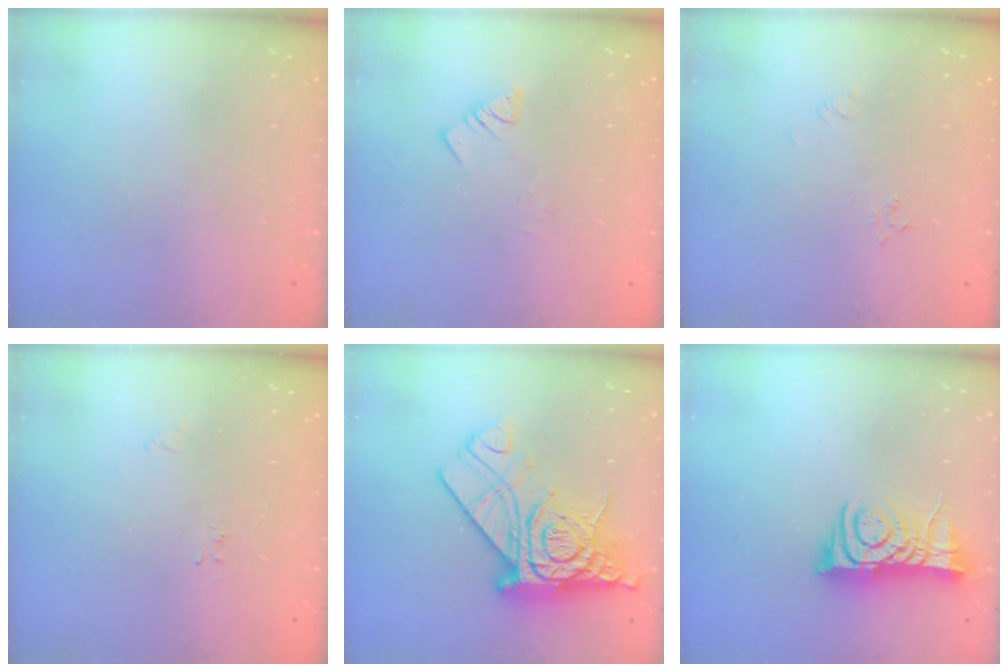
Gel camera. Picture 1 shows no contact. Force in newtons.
{"total": 1.7, "press": 1.7, "slide": 0.1}
{"total": 2.4, "press": 2.4, "slide": 0.3}
{"total": 2.5, "press": 2.5, "slide": 0.3}
{"total": 23.5, "press": 23.4, "slide": 1.9}
{"total": 9.4, "press": 9.4, "slide": 1.2}